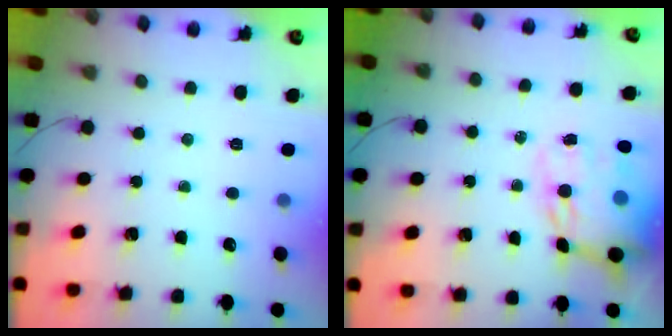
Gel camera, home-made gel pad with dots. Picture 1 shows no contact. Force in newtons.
{"total": 16.2, "press": 15.7, "slide": 4.0}